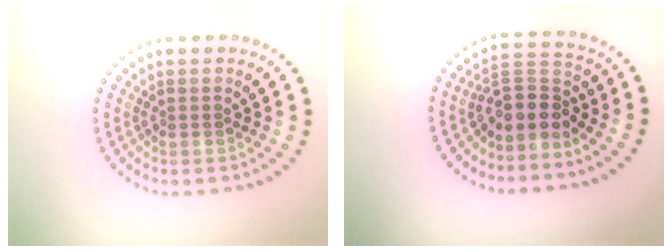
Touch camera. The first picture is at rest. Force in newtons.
{"total": 3.5, "press": 2.7, "slide": 2.2}